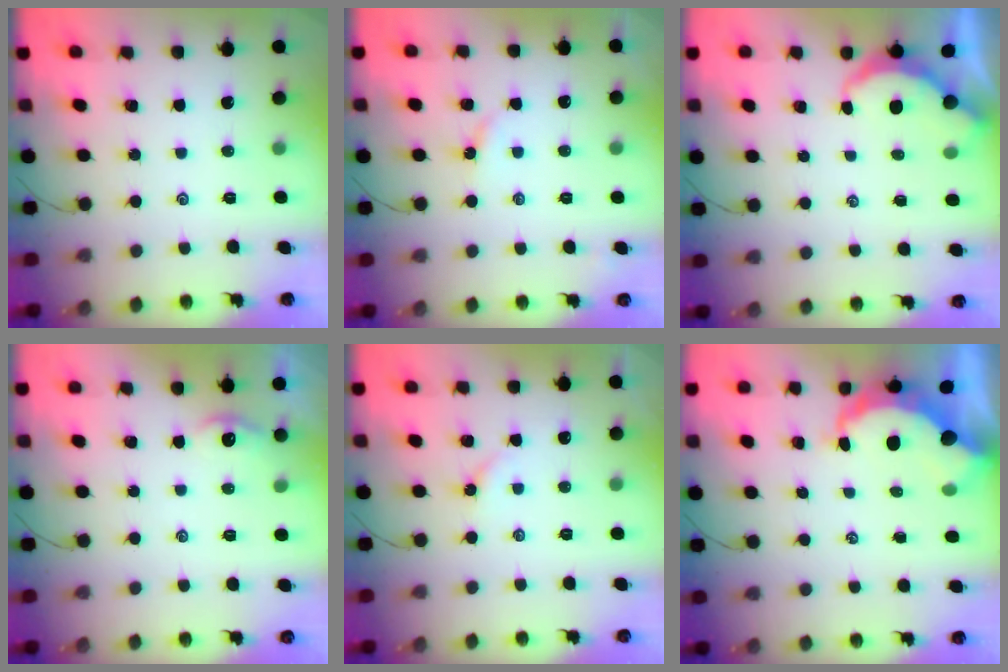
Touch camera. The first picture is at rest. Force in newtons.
{"total": 3.0, "press": 2.9, "slide": 0.5}
{"total": 3.2, "press": 3.2, "slide": 0.4}
{"total": 2.7, "press": 2.7, "slide": 0.3}
{"total": 1.8, "press": 1.8, "slide": 0.4}
{"total": 7.9, "press": 7.8, "slide": 1.0}